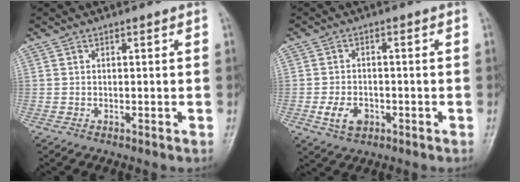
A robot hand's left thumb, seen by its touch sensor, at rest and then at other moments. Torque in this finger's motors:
{"motor_torque": [-0.18, 0.82, 0.64, 0.13, 0.02]}